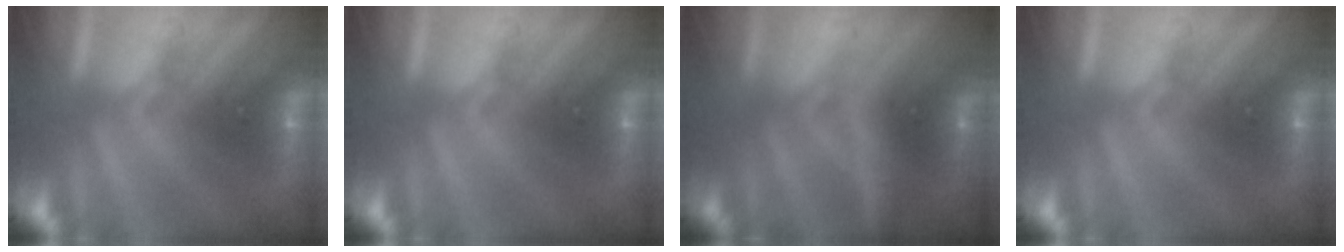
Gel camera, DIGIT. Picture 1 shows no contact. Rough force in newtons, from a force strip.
{"total": 0.0}
{"total": 2.7}
{"total": 0.0}